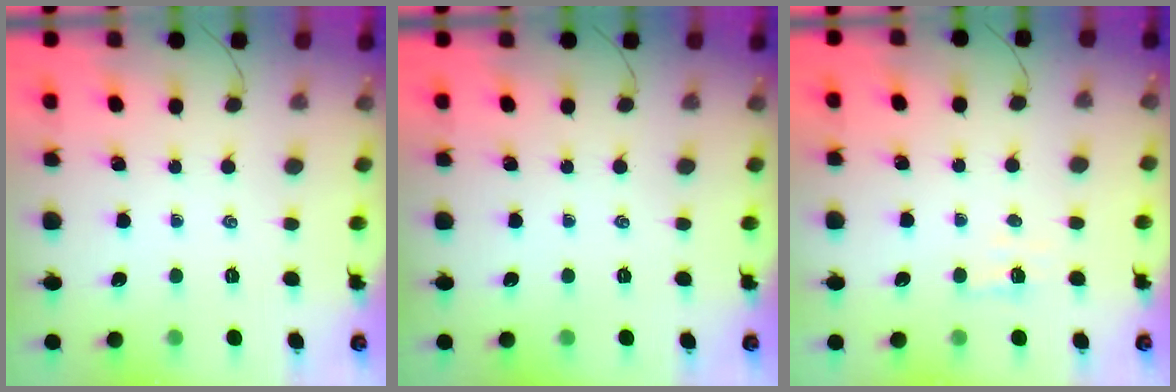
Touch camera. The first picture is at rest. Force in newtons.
{"total": 0.0}
{"total": 2.9, "press": 2.8, "slide": 1.0}